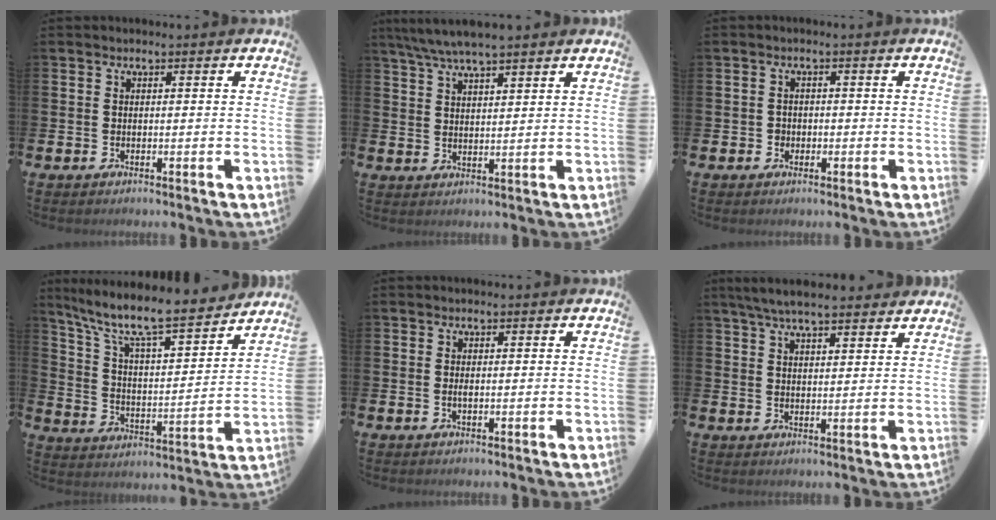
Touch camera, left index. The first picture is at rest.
{"total": 5.4, "force": [5.0, 0.4, 2.1], "torque": [-0.061, -0.012, 0.092]}
{"total": 1.4, "force": [-0.4, 1.3, 0.3], "torque": [-0.008, 0.007, -0.010]}
{"total": 9.4, "force": [8.4, 1.2, 4.2], "torque": [-0.112, -0.062, 0.137]}
{"total": 0.5, "force": [0.0, 0.1, 0.5], "torque": [-0.010, 0.000, 0.000]}
{"total": 5.7, "force": [5.3, 0.9, 2.1], "torque": [-0.052, -0.013, 0.096]}